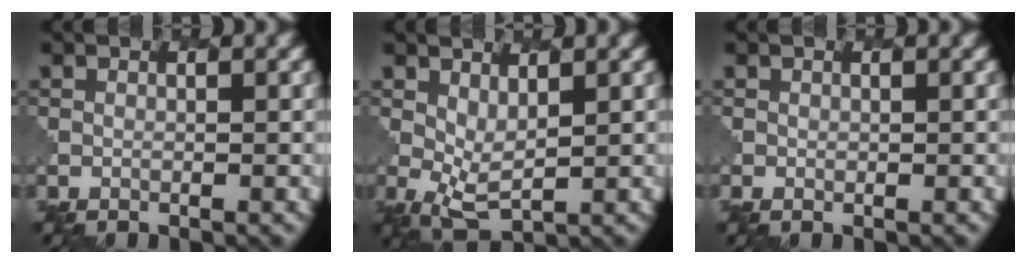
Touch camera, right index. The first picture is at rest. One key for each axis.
{"total": 2.7, "fx": 1.1, "fy": 1.2, "fz": 2.1, "tx": -0.049, "ty": -0.008, "tz": 0.025}
{"total": 0.6, "fx": 0.1, "fy": 0.5, "fz": 0.3, "tx": -0.008, "ty": -0.002, "tz": 0.004}